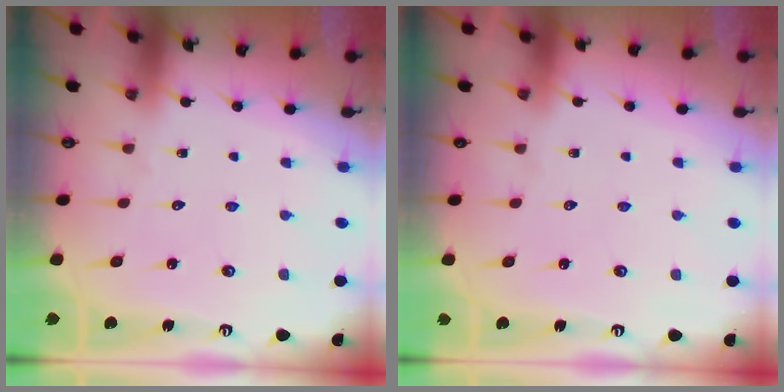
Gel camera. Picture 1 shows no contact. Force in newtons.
{"total": 0.6, "press": 0.6, "slide": 0.2}